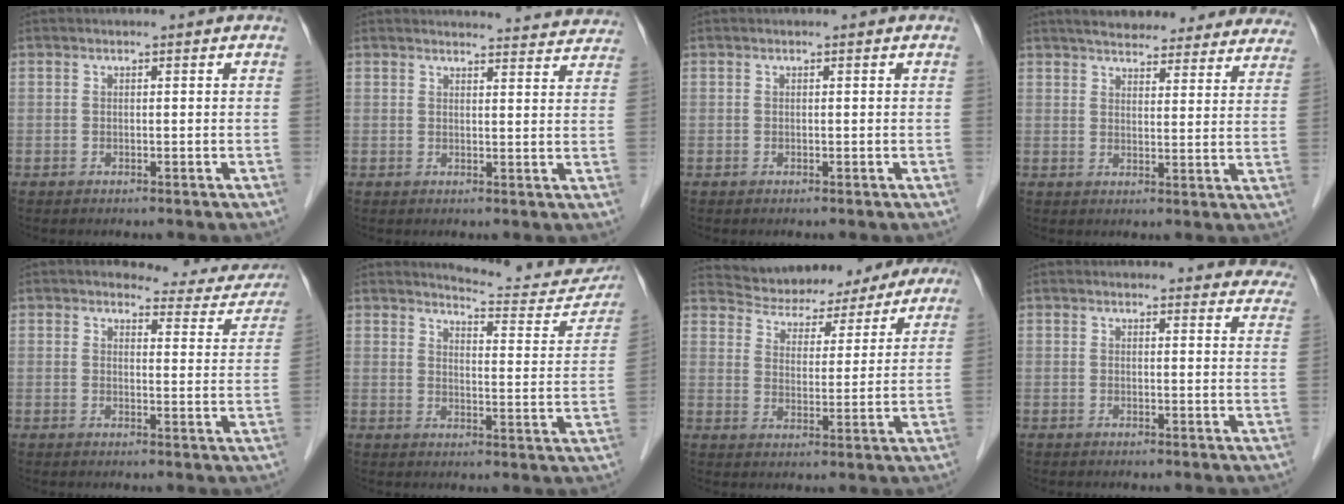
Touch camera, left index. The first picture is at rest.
{"total": 15.4, "force": [15.1, 1.8, 2.3], "torque": [-0.001, -0.026, 0.153]}
{"total": 0.0}
{"total": 23.4, "force": [21.0, 5.5, 8.7], "torque": [-0.115, 0.004, 0.250]}
{"total": 9.2, "force": [8.6, 2.9, 1.4], "torque": [0.003, -0.018, 0.081]}
{"total": 12.8, "force": [12.6, 1.8, 1.7], "torque": [-0.005, -0.048, 0.142]}
{"total": 14.3, "force": [12.8, 5.8, 2.9], "torque": [-0.032, 0.022, 0.170]}
{"total": 14.9, "force": [14.3, 3.2, 2.8], "torque": [0.001, -0.027, 0.135]}